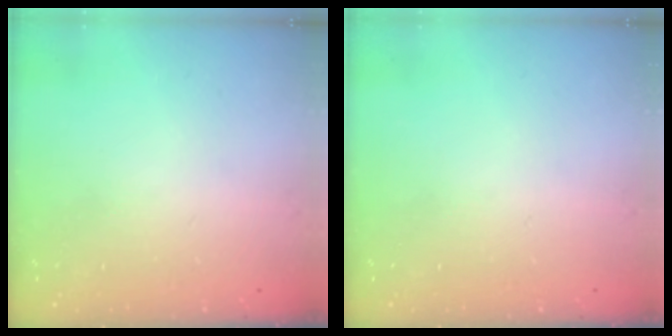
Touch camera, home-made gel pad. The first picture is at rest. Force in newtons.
{"total": 0.0}